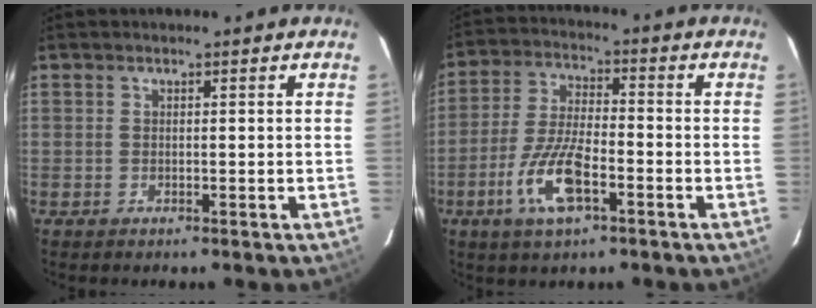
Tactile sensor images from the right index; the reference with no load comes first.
{"total": 11.0, "force": [-5.0, 3.5, 9.2], "torque": [-0.196, -0.006, -0.095]}